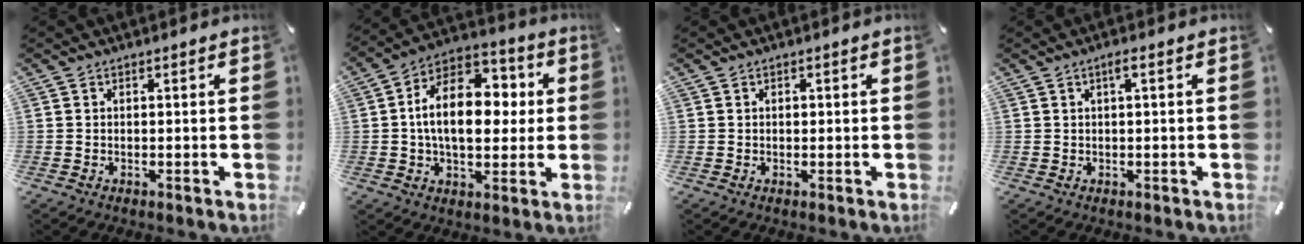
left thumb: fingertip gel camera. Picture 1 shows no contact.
{"total": 16.4, "force": [1.4, 10.7, 12.3], "torque": [-0.207, 0.001, 0.024]}
{"total": 0.5, "force": [0.1, 0.4, 0.4], "torque": [-0.007, -0.001, 0.001]}
{"total": 1.8, "force": [0.3, 0.2, 1.7], "torque": [-0.033, 0.002, 0.004]}